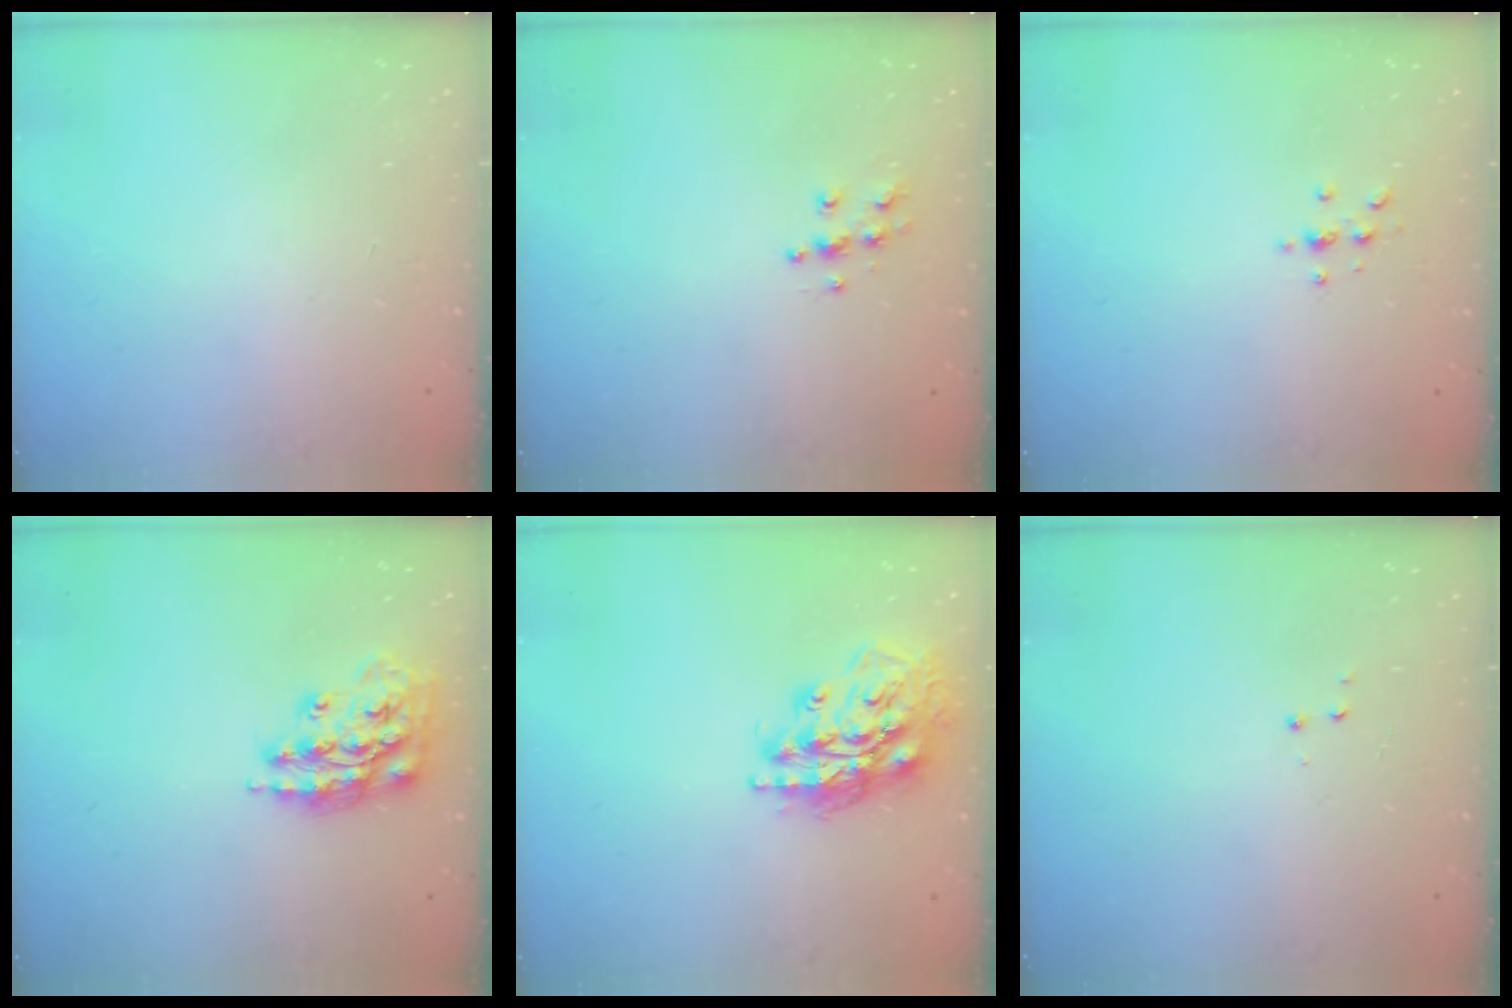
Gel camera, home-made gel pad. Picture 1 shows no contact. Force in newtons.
{"total": 6.4, "press": 6.4, "slide": 0.3}
{"total": 2.2, "press": 2.1, "slide": 0.2}
{"total": 15.2, "press": 15.1, "slide": 0.8}
{"total": 17.0, "press": 16.9, "slide": 2.3}
{"total": 2.9, "press": 2.8, "slide": 0.4}